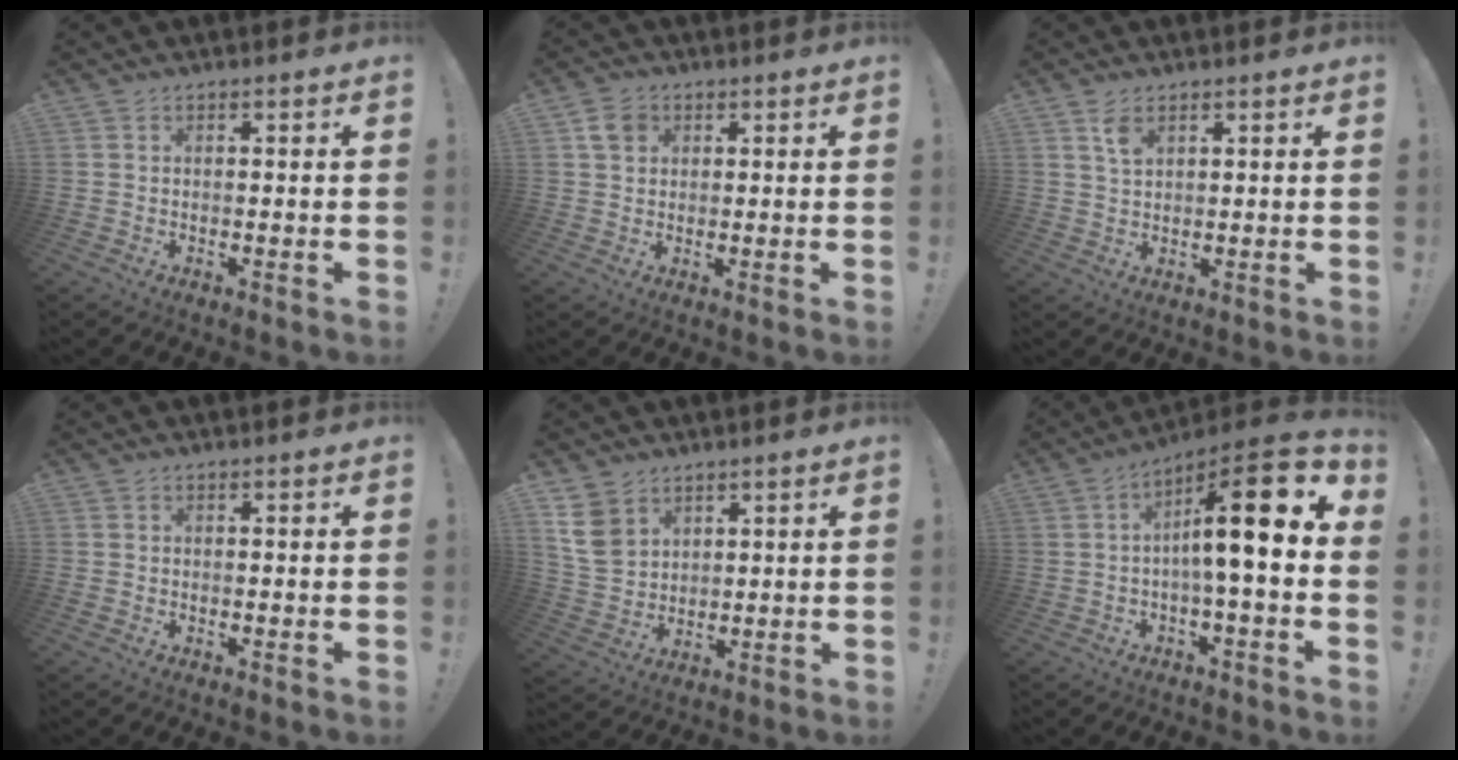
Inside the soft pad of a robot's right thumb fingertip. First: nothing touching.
{"total": 5.2, "force": [2.3, 4.2, 2.2], "torque": [-0.030, 0.000, 0.044]}
{"total": 4.3, "force": [2.4, 2.1, 2.9], "torque": [-0.039, -0.012, 0.040]}
{"total": 0.0}
{"total": 10.7, "force": [5.5, 8.3, 3.9], "torque": [-0.061, -0.021, 0.116]}
{"total": 16.3, "force": [2.7, 2.5, 15.8], "torque": [-0.237, -0.018, 0.035]}